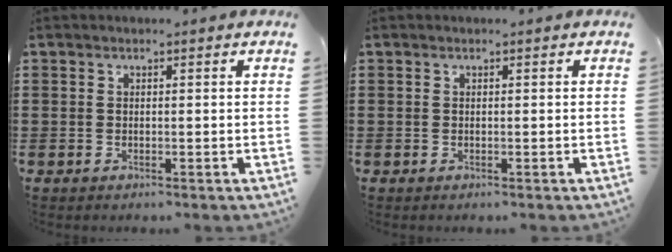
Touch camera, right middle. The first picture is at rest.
{"total": 0.0}